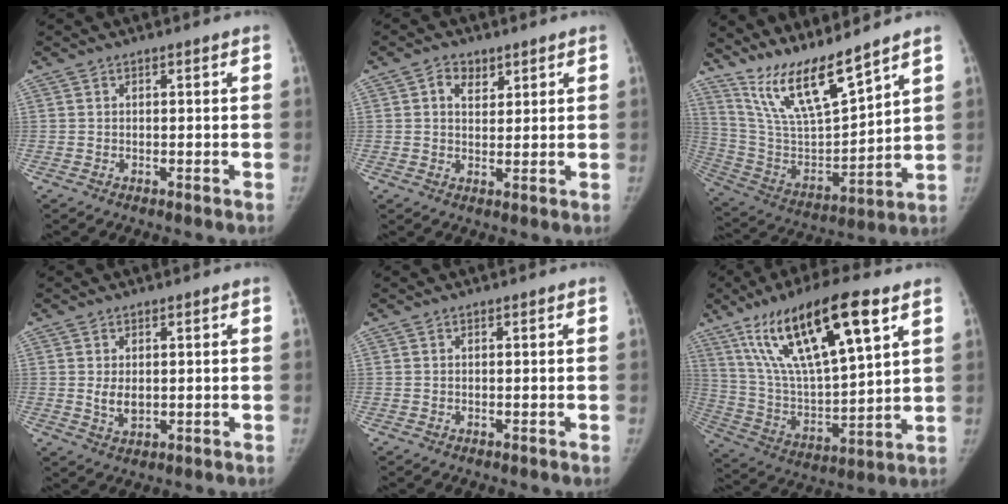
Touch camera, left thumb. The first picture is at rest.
{"total": 4.0, "force": [2.0, 2.8, 2.1], "torque": [-0.016, -0.009, 0.031]}
{"total": 15.9, "force": [13.0, 2.3, 8.9], "torque": [-0.153, -0.076, 0.262]}
{"total": 3.5, "force": [0.3, 2.2, 2.7], "torque": [-0.043, -0.010, 0.011]}
{"total": 0.0}
{"total": 23.8, "force": [12.4, 6.6, 19.3], "torque": [-0.338, -0.025, 0.229]}